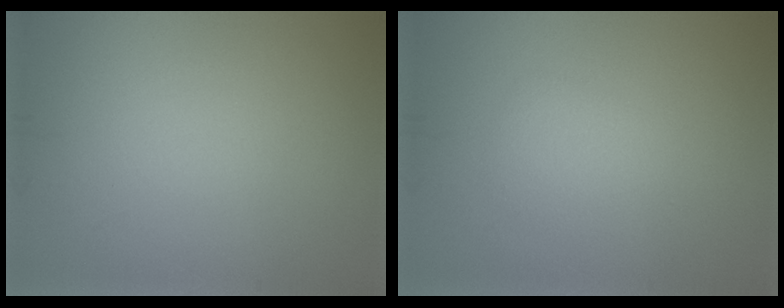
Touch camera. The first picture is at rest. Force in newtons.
{"total": 1.8, "press": 1.8, "slide": 0.0}